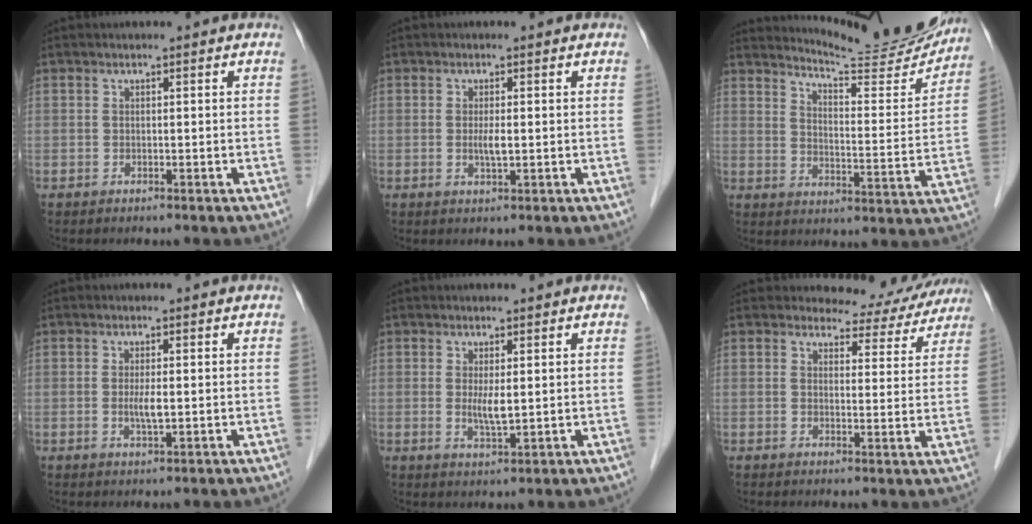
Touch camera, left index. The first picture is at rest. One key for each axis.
{"total": 2.1, "fx": -0.1, "fy": 0.4, "fz": 2.1, "tx": -0.045, "ty": -0.003, "tz": 0.000}
{"total": 15.8, "fx": 15.4, "fy": 0.5, "fz": 3.6, "tx": -0.056, "ty": -0.067, "tz": 0.196}
{"total": 2.5, "fx": -0.1, "fy": 0.4, "fz": 2.4, "tx": -0.052, "ty": -0.004, "tz": -0.001}
{"total": 3.1, "fx": 0.4, "fy": 0.5, "fz": 3.1, "tx": -0.062, "ty": -0.008, "tz": 0.010}
{"total": 7.9, "fx": 7.4, "fy": 2.7, "fz": 0.0, "tx": 0.011, "ty": -0.010, "tz": 0.074}